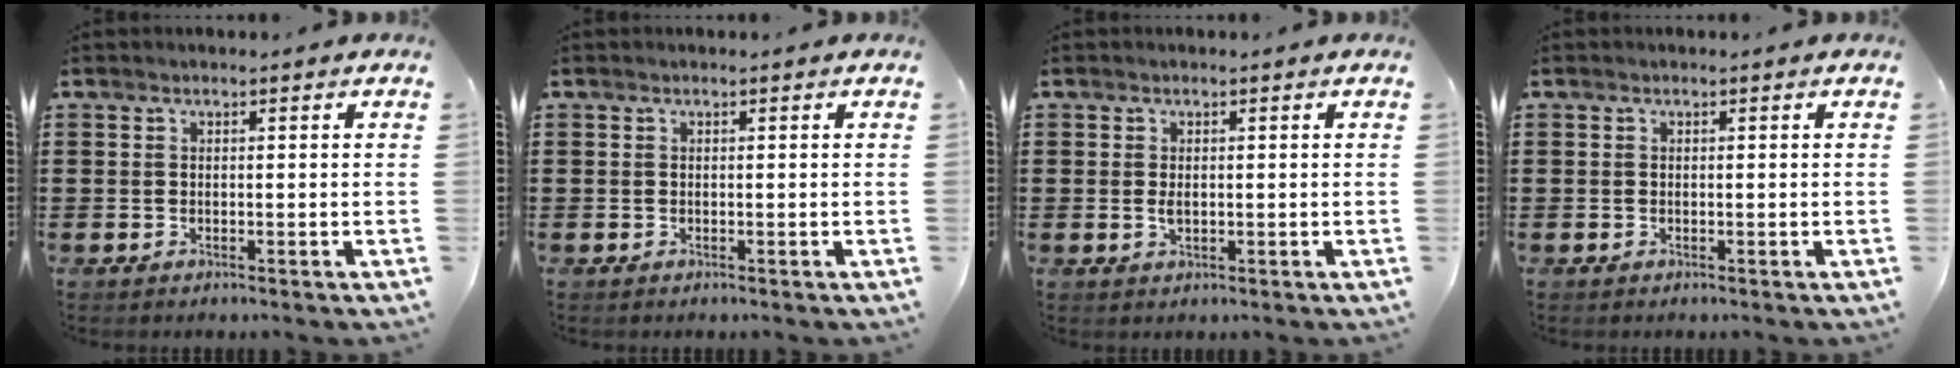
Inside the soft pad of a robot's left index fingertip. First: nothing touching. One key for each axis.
{"total": 0.0}
{"total": 1.5, "fx": 0.1, "fy": 0.7, "fz": 1.3, "tx": -0.027, "ty": 0.001, "tz": 0.001}
{"total": 0.0}